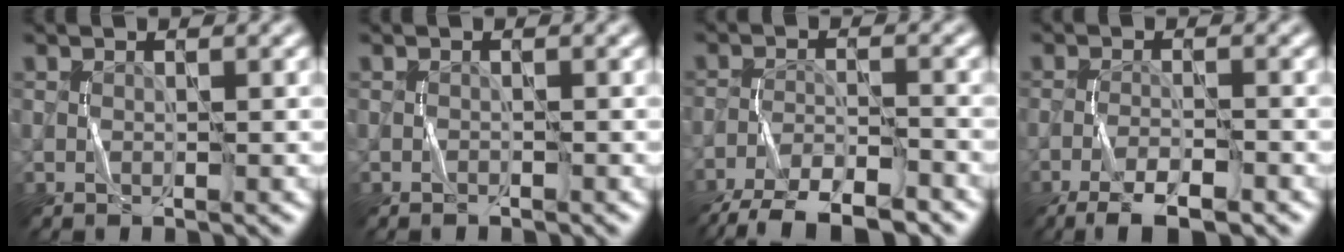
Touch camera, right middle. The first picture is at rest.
{"total": 0.0}
{"total": 8.2, "force": [-6.9, 2.0, 4.0], "torque": [-0.066, -0.016, -0.116]}
{"total": 4.8, "force": [-3.4, 0.9, 3.3], "torque": [-0.061, 0.000, -0.062]}